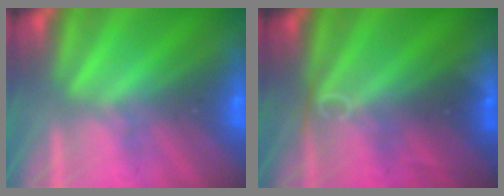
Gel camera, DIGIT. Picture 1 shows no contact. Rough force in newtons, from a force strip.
{"total": 2.6}